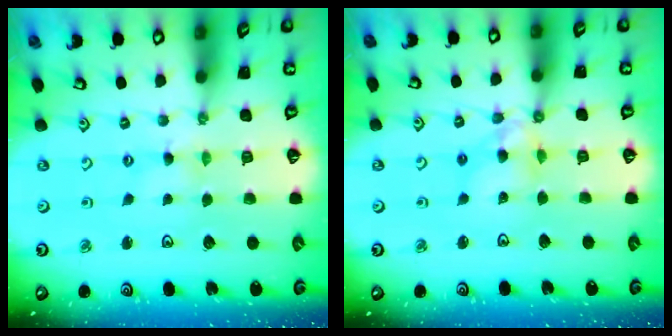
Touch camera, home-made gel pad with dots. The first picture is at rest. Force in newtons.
{"total": 8.8, "press": 8.8, "slide": 0.7}